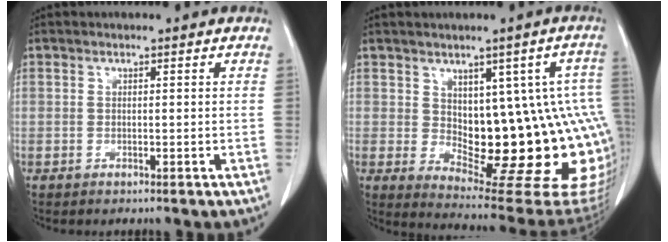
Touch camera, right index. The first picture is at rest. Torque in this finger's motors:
{"motor_torque": [1.62, -0.06, 0.46, 0.14]}